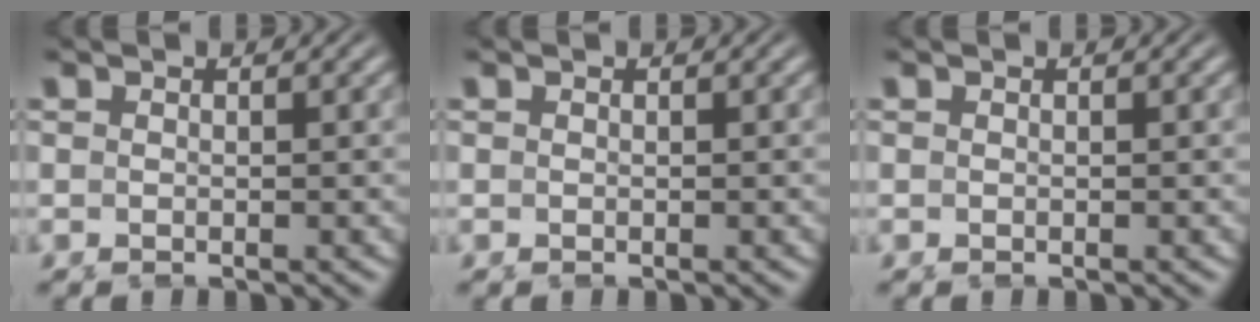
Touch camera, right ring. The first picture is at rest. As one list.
[{"total": 0.0}, {"total": 0.0}]